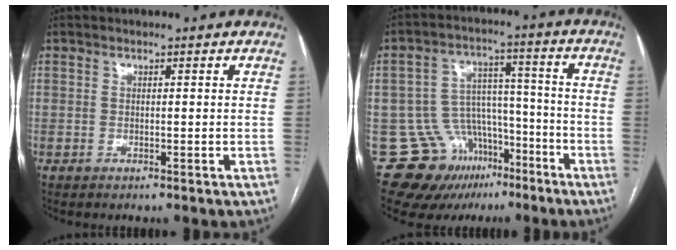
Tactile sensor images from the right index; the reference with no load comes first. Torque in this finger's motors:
{"motor_torque": [-0.13, -0.07, -0.64, -0.21]}